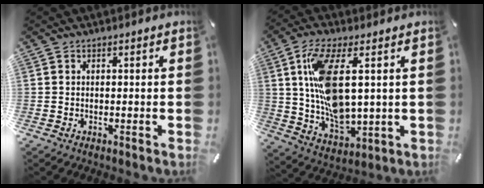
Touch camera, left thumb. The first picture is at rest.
{"total": 15.0, "force": [3.6, 7.3, 12.7], "torque": [-0.259, -0.013, 0.064]}